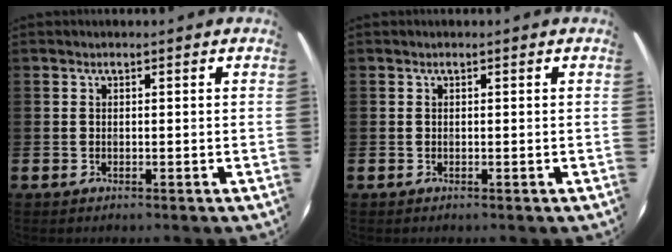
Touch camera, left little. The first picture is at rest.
{"total": 0.0}